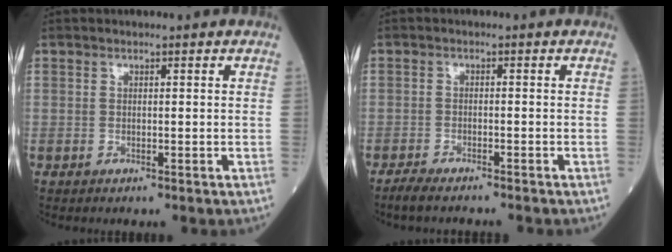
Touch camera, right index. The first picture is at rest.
{"total": 5.2, "force": [-4.5, 0.6, 2.4], "torque": [-0.037, -0.010, -0.069]}